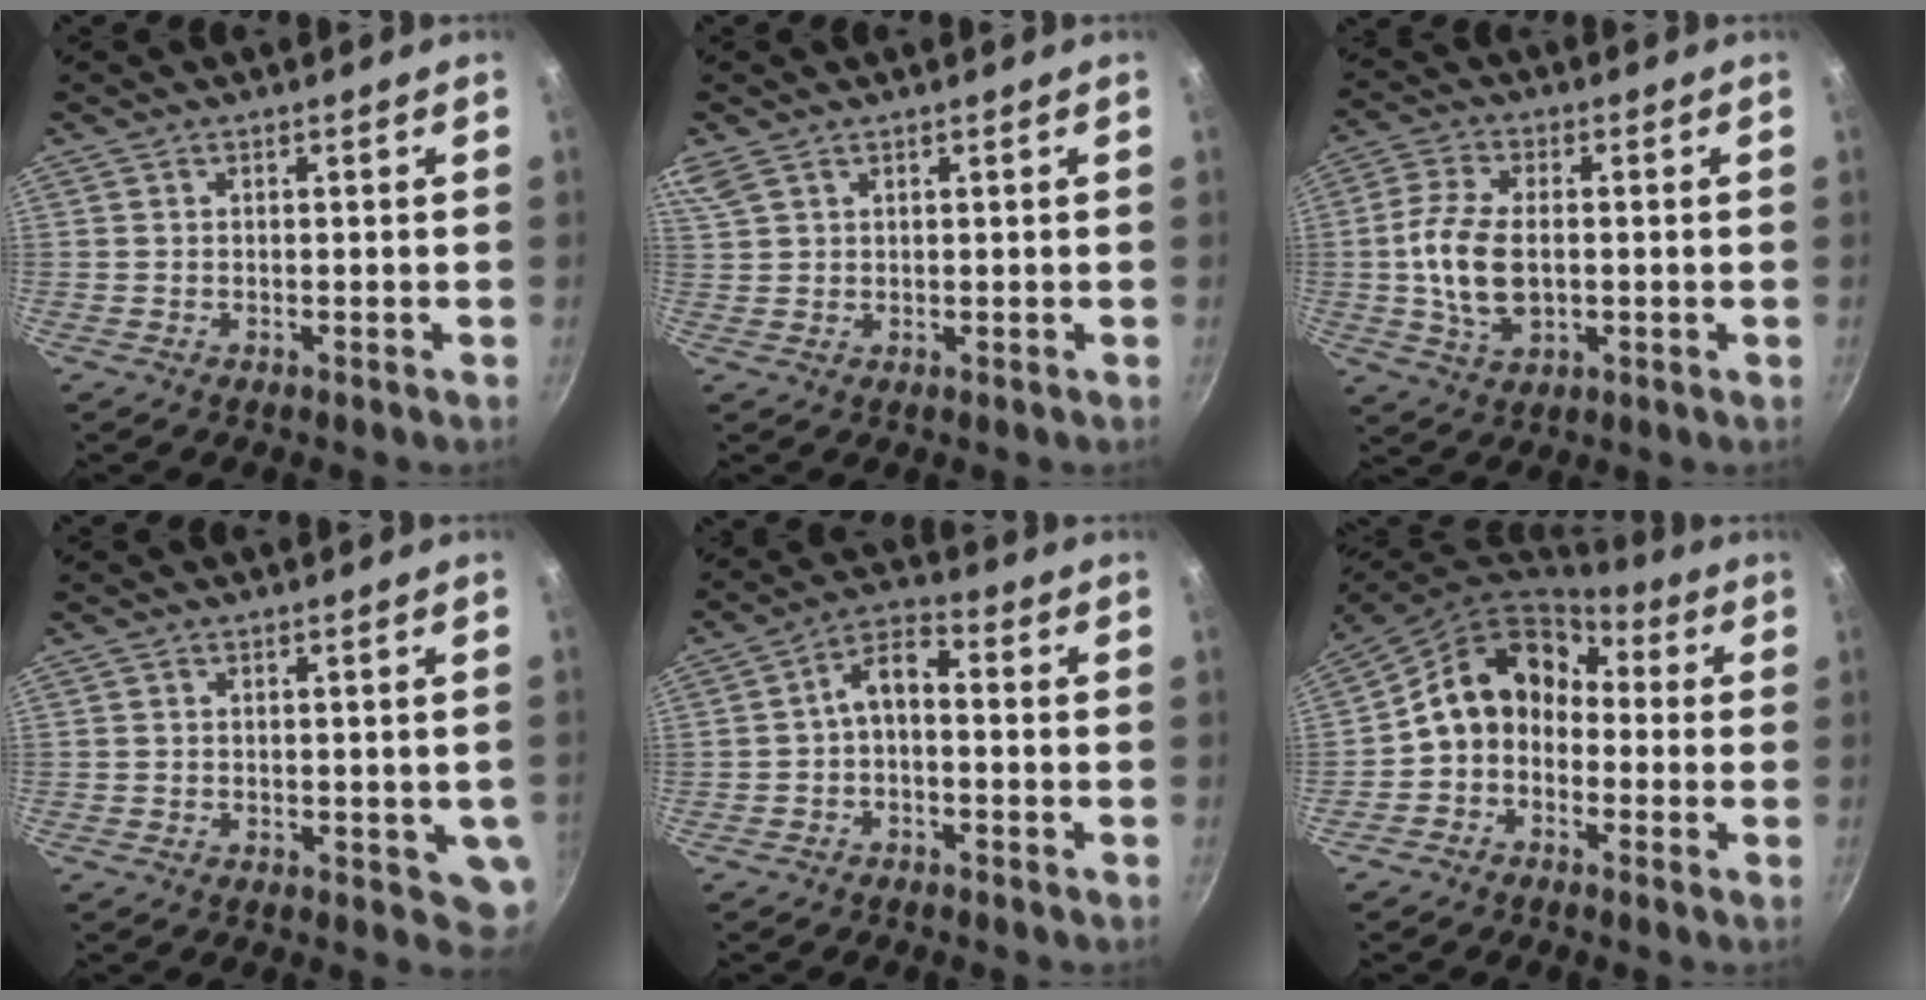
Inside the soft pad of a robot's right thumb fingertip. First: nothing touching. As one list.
[{"total": 4.3, "force": [2.9, 2.5, 2.1], "torque": [-0.045, 0.008, 0.063]}, {"total": 10.7, "force": [-0.3, 6.2, 8.6], "torque": [-0.169, 0.009, -0.008]}, {"total": 4.3, "force": [-0.2, 2.8, 3.3], "torque": [-0.031, -0.010, -0.001]}, {"total": 5.6, "force": [-1.5, 3.0, 4.5], "torque": [-0.080, 0.040, -0.031]}, {"total": 12.4, "force": [-0.9, 10.0, 7.3], "torque": [-0.101, 0.057, -0.038]}]